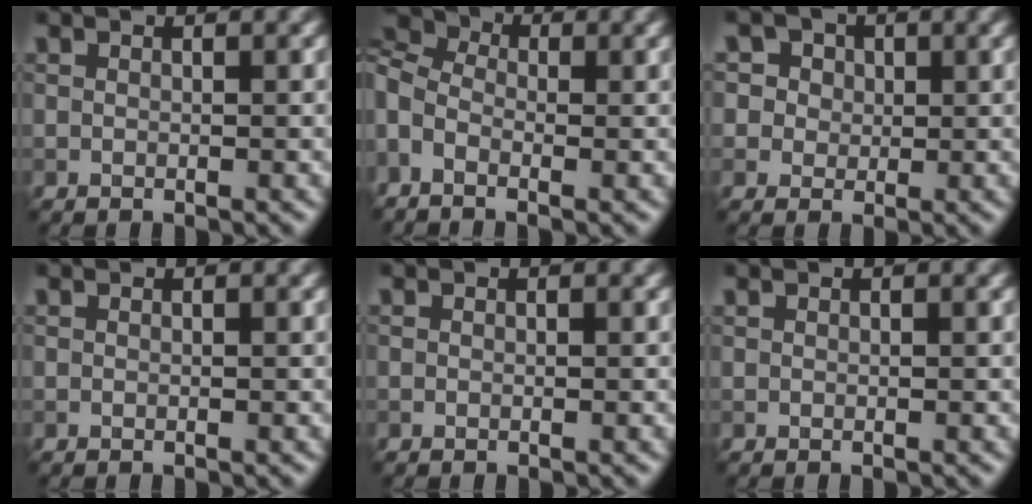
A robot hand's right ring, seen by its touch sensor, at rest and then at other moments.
{"total": 5.3, "force": [0.1, 3.4, 4.1], "torque": [-0.108, 0.015, -0.013]}
{"total": 6.4, "force": [3.2, 5.0, 2.6], "torque": [-0.034, 0.019, 0.028]}
{"total": 0.0}
{"total": 0.0}
{"total": 0.0}